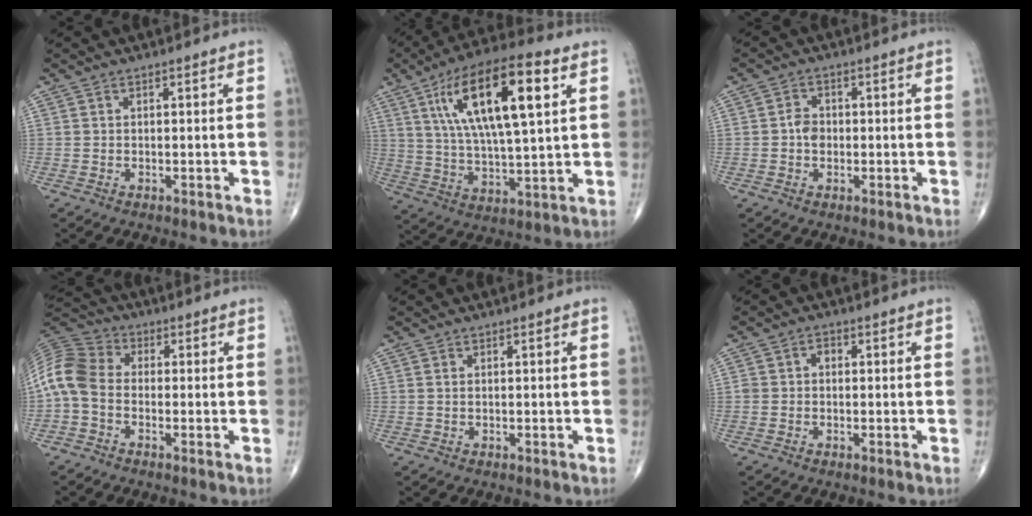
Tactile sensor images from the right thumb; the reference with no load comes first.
{"total": 20.4, "force": [7.3, 6.4, 17.9], "torque": [-0.312, -0.007, 0.124]}
{"total": 2.9, "force": [-0.3, 2.3, 1.7], "torque": [-0.019, 0.007, -0.013]}
{"total": 9.3, "force": [-1.3, 6.7, 6.4], "torque": [-0.131, 0.025, -0.045]}
{"total": 0.0}
{"total": 1.9, "force": [0.0, 1.5, 1.1], "torque": [-0.008, 0.010, -0.004]}